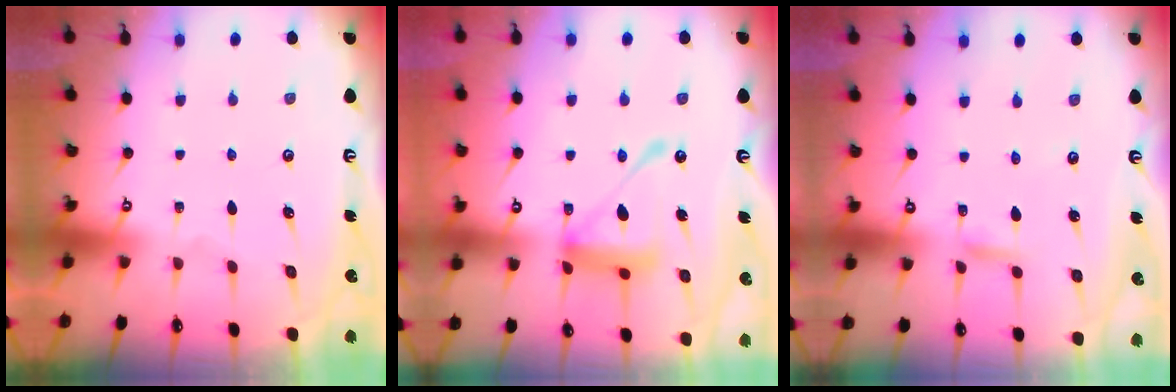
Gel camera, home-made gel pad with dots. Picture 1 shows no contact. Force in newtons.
{"total": 14.4, "press": 14.4, "slide": 1.4}
{"total": 2.4, "press": 2.4, "slide": 0.1}